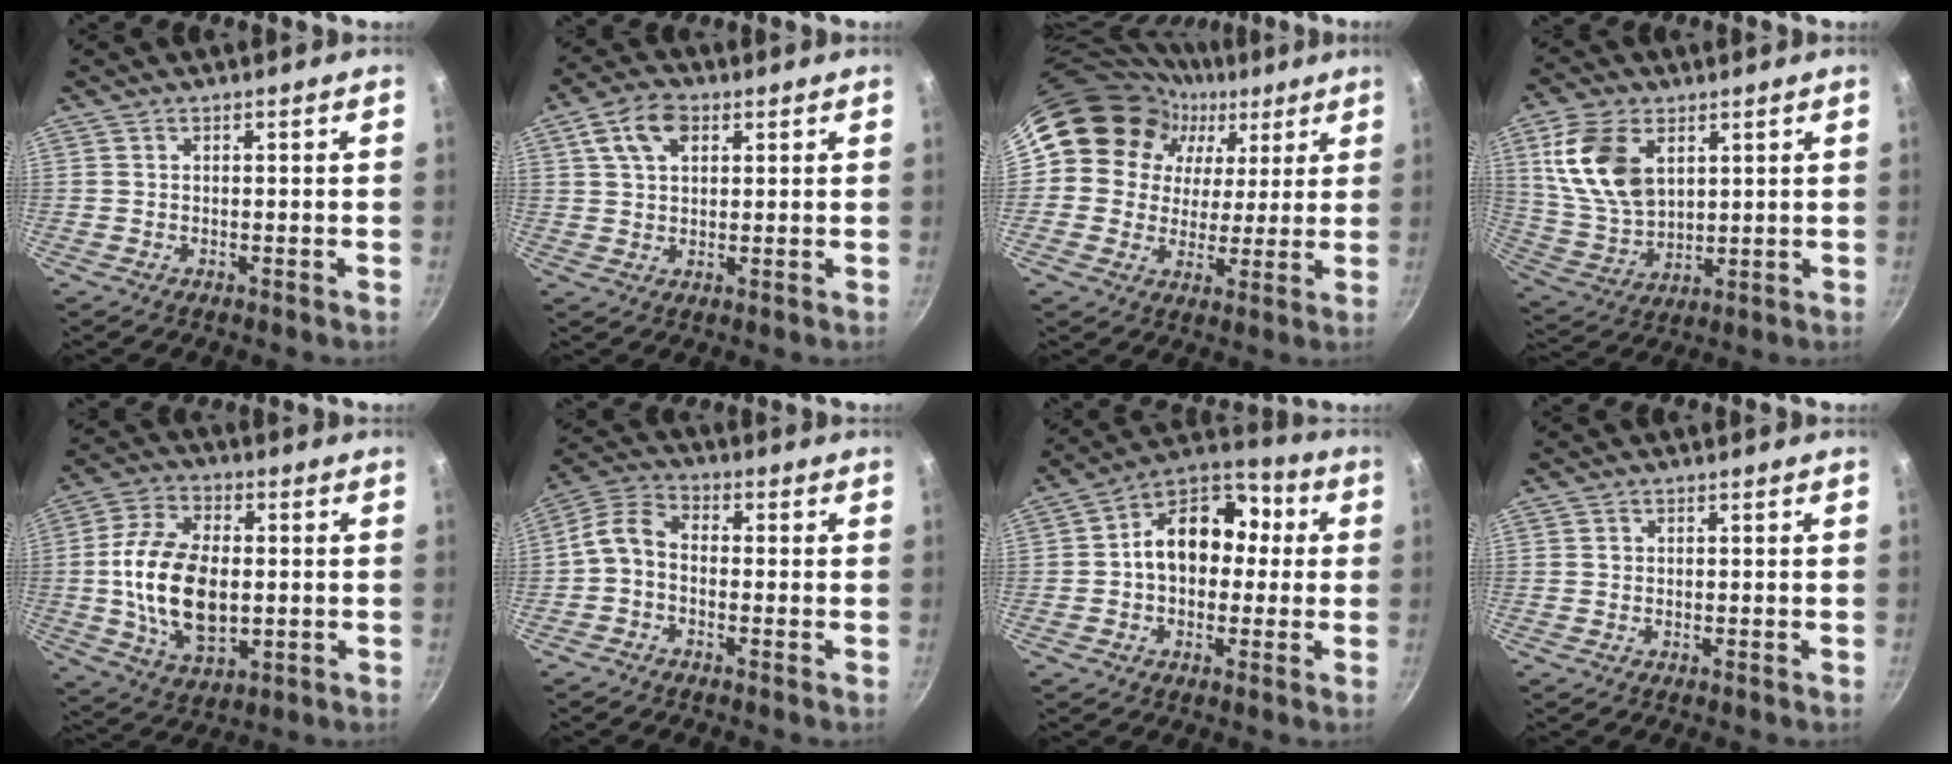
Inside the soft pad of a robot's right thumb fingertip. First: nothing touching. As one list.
[{"total": 7.5, "force": [3.1, 4.5, 5.2], "torque": [-0.086, 0.007, 0.050]}, {"total": 16.2, "force": [7.1, 13.3, 5.9], "torque": [-0.067, 0.004, 0.111]}, {"total": 14.4, "force": [4.8, 9.1, 10.1], "torque": [-0.176, -0.020, 0.105]}, {"total": 16.5, "force": [-0.5, 9.8, 13.3], "torque": [-0.234, 0.008, -0.007]}, {"total": 5.9, "force": [-1.5, 3.9, 4.1], "torque": [-0.089, 0.035, -0.047]}, {"total": 13.1, "force": [0.5, 9.3, 9.2], "torque": [-0.095, 0.046, -0.014]}, {"total": 0.0}]